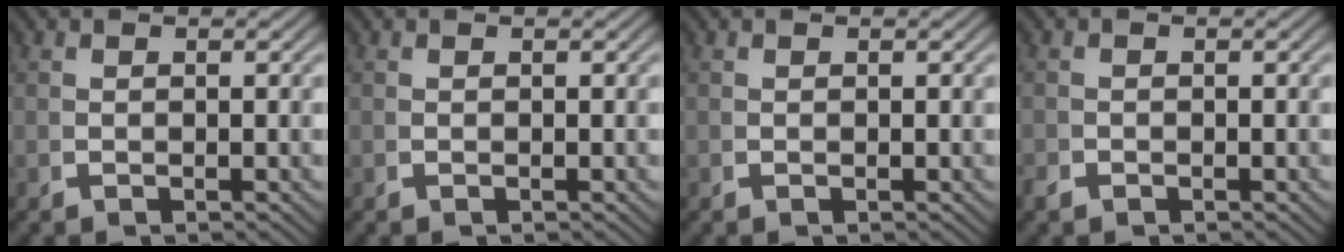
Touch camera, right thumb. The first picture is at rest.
{"total": 0.0}
{"total": 0.0}
{"total": 0.7, "force": [-0.7, 0.3, 0.0], "torque": [0.001, -0.004, -0.013]}